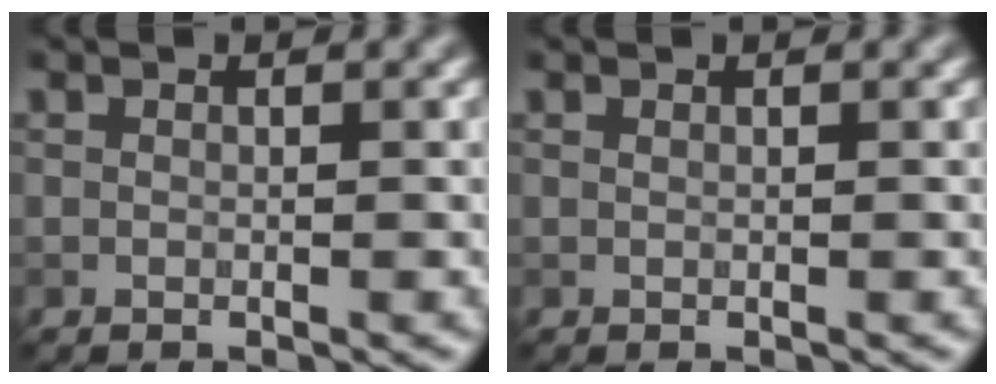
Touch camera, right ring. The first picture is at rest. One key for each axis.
{"total": 0.0}